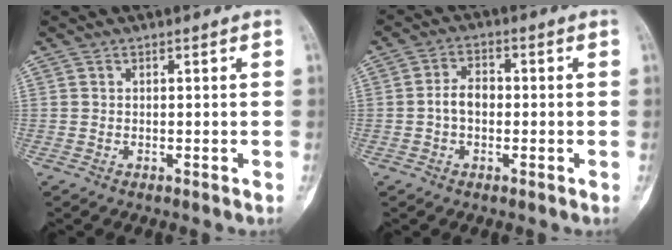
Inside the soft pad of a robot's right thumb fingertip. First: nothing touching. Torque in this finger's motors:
{"motor_torque": [0.68, 0.53, 0.36, -0.49, 0.02]}